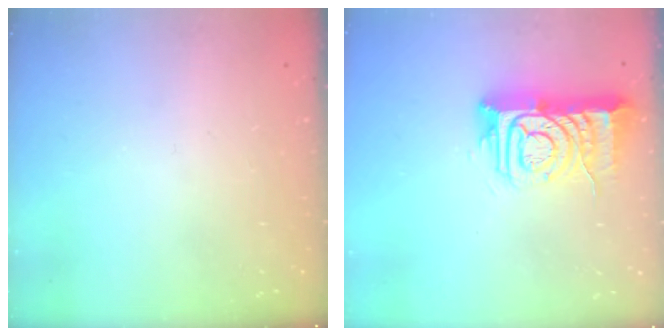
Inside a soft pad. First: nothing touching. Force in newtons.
{"total": 12.4, "press": 12.3, "slide": 1.3}